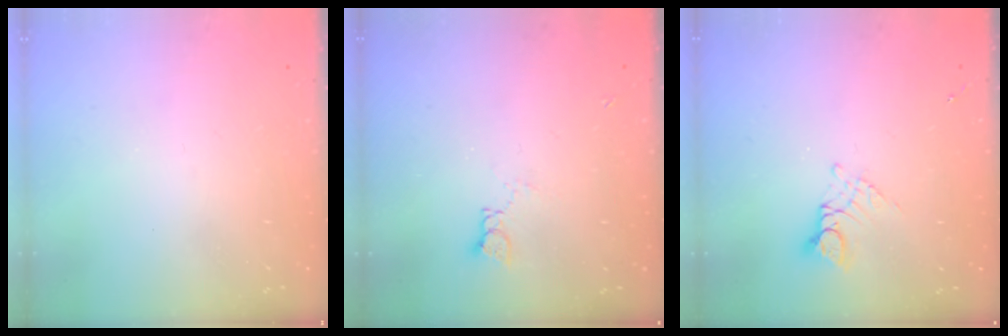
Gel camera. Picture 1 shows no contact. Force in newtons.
{"total": 2.8, "press": 2.8, "slide": 0.4}
{"total": 6.1, "press": 6.1, "slide": 0.6}